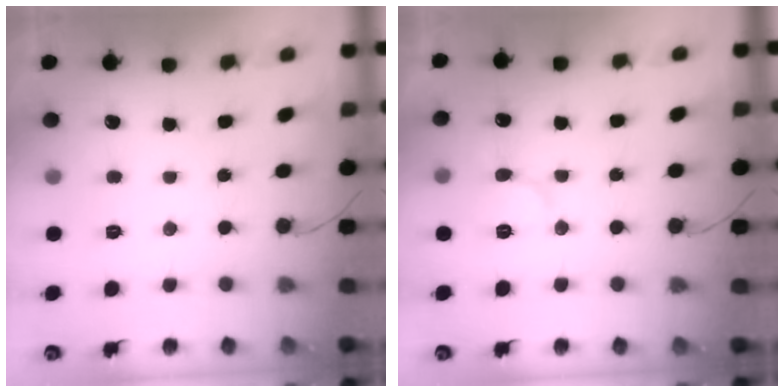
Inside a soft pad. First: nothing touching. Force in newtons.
{"total": 8.5, "press": 8.3, "slide": 1.9}